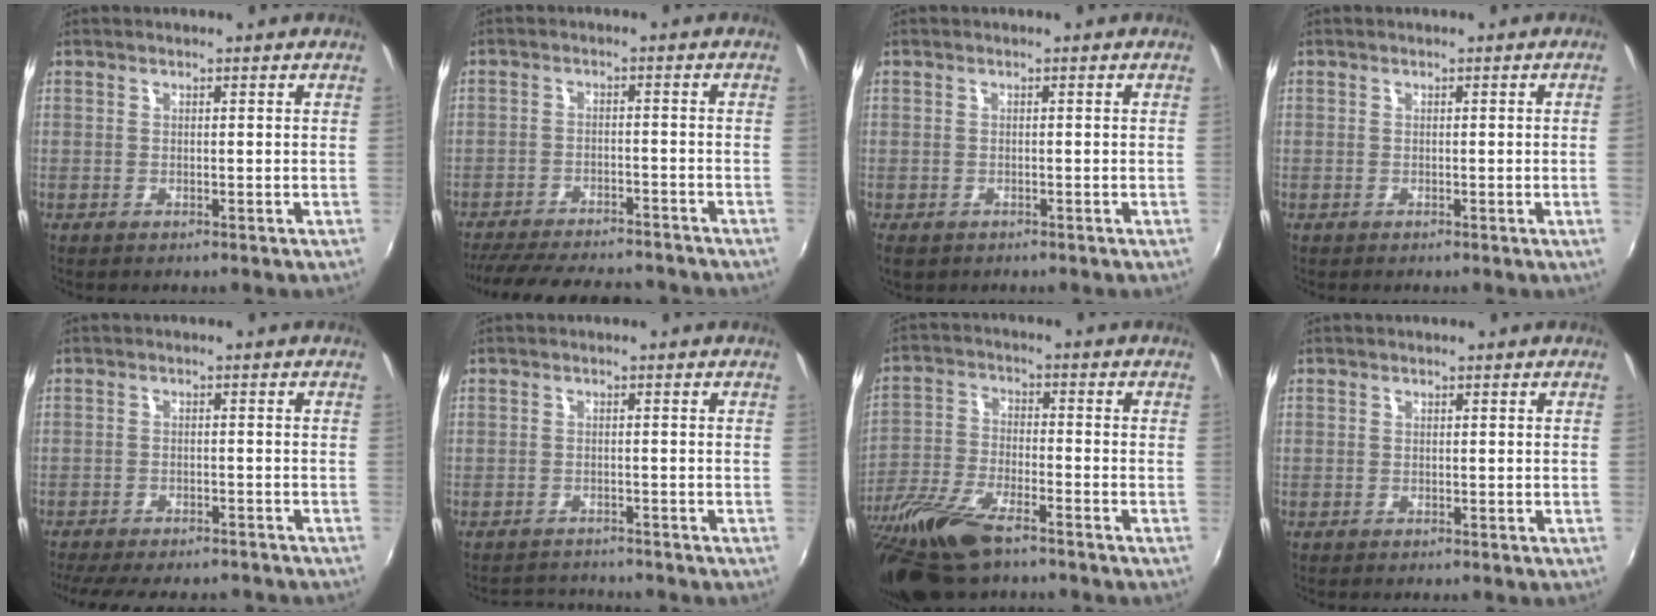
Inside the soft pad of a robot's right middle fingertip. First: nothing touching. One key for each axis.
{"total": 17.6, "fx": -15.3, "fy": 4.4, "fz": 7.5, "tx": -0.156, "ty": -0.014, "tz": -0.217}
{"total": 2.5, "fx": -1.5, "fy": 1.5, "fz": 1.2, "tx": -0.026, "ty": -0.011, "tz": -0.023}
{"total": 1.0, "fx": 0.0, "fy": -0.6, "fz": 0.8, "tx": -0.005, "ty": -0.006, "tz": 0.001}
{"total": 13.9, "fx": -11.9, "fy": 3.7, "fz": 6.2, "tx": -0.131, "ty": -0.023, "tz": -0.164}
{"total": 3.9, "fx": -3.8, "fy": 0.8, "fz": 0.1, "tx": -0.015, "ty": 0.006, "tz": -0.063}
{"total": 16.0, "fx": -11.9, "fy": 4.6, "fz": 9.8, "tx": -0.218, "ty": -0.037, "tz": -0.231}
{"total": 0.0}